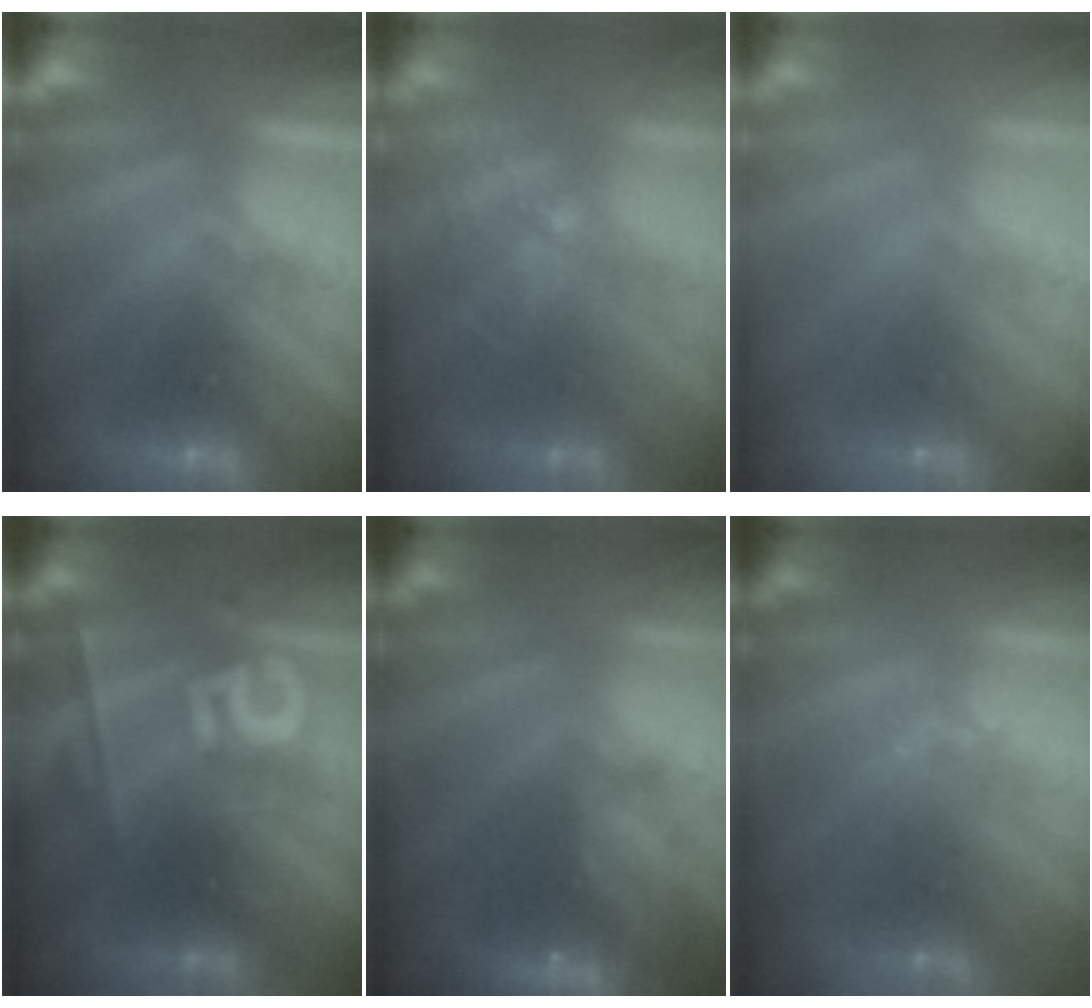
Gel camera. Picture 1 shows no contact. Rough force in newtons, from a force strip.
{"total": 2.8}
{"total": 8.1}
{"total": 2.5}
{"total": 9.6}
{"total": 1.4}